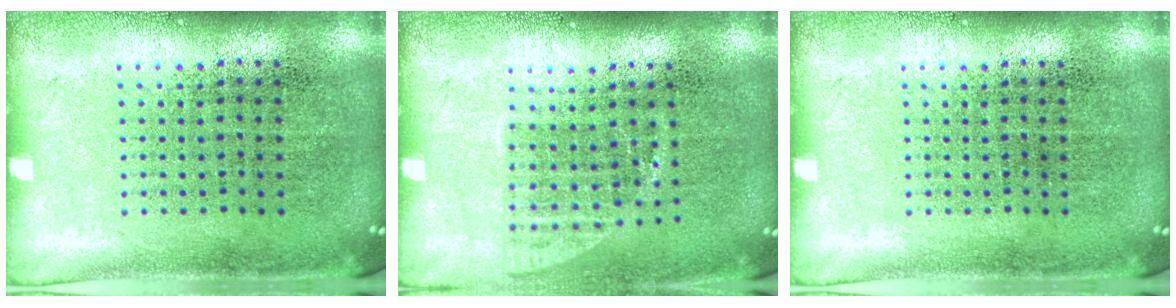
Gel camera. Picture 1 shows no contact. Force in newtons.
{"total": 1.1, "press": 0.9, "slide": 0.6}
{"total": 0.0}